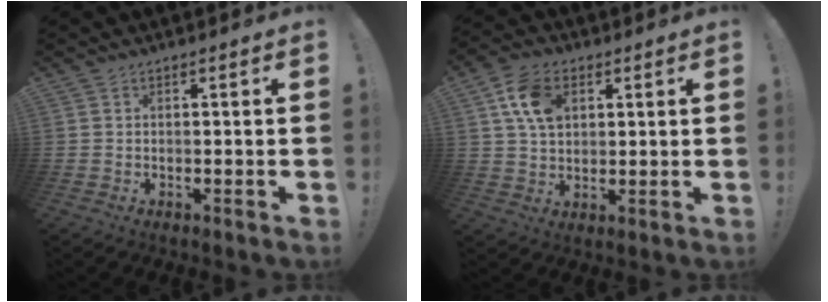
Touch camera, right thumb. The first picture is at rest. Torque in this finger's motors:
{"motor_torque": [-0.55, 0.72, 0.78, 0.03, 0.04]}